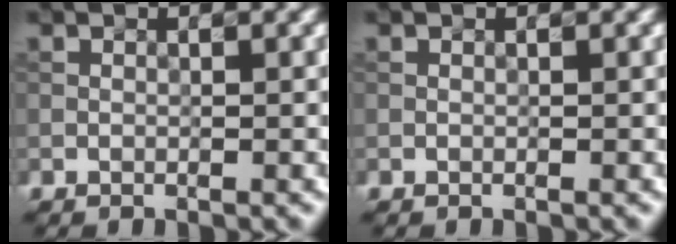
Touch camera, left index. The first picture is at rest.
{"total": 0.0}